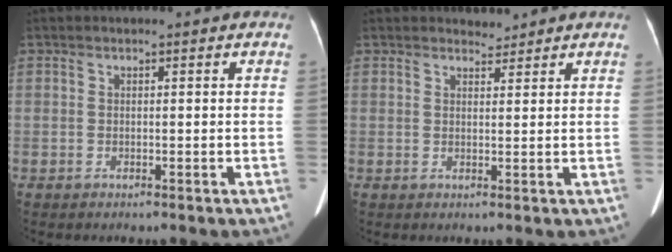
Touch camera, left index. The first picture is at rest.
{"total": 1.5, "force": [1.4, 0.4, -0.2], "torque": [-0.001, -0.002, 0.022]}